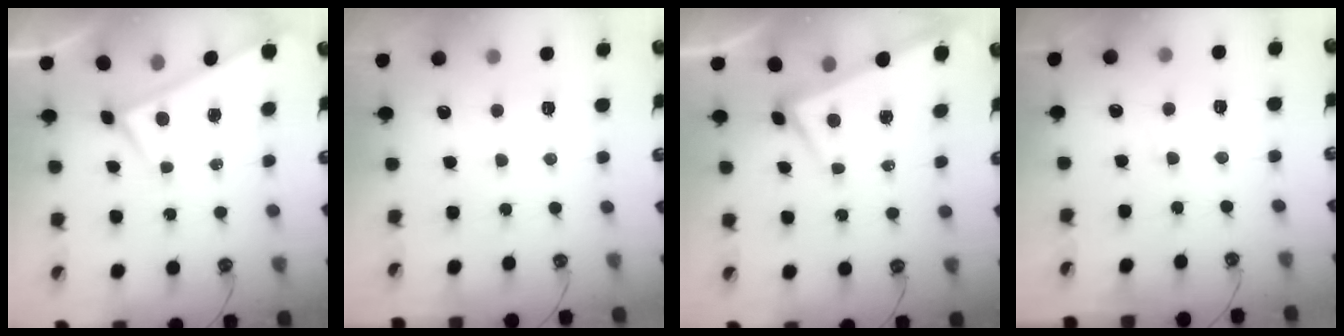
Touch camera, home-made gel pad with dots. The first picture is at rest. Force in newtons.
{"total": 4.0, "press": 4.0, "slide": 0.5}
{"total": 3.6, "press": 3.6, "slide": 0.0}
{"total": 0.9, "press": 0.8, "slide": 0.4}